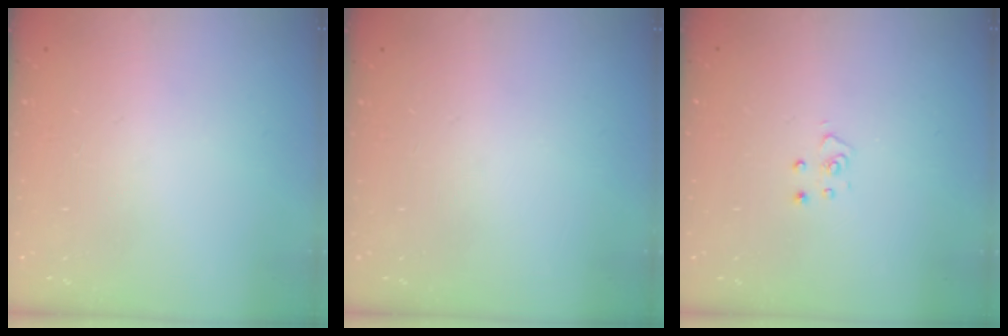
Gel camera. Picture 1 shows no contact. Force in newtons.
{"total": 0.0}
{"total": 3.9, "press": 3.9, "slide": 0.2}